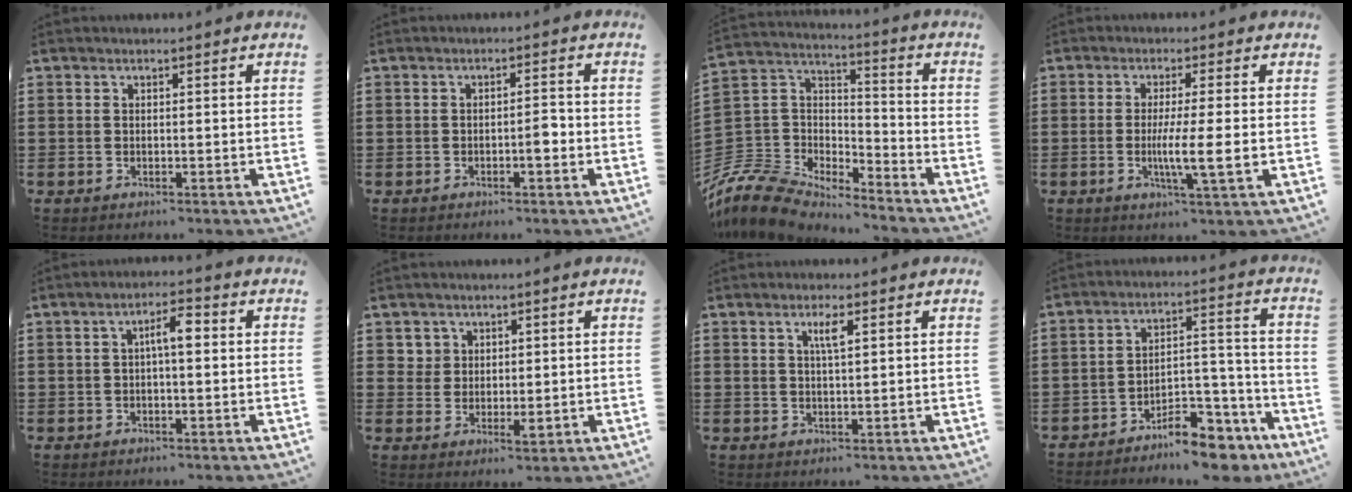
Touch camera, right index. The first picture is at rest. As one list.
[{"total": 2.5, "force": [-0.8, 0.7, 2.2], "torque": [-0.040, 0.004, -0.015]}, {"total": 8.8, "force": [-8.0, 3.1, 2.0], "torque": [-0.080, -0.001, -0.168]}, {"total": 6.1, "force": [-0.9, 0.0, 6.0], "torque": [-0.105, -0.013, -0.018]}, {"total": 3.9, "force": [0.1, 1.0, 3.7], "torque": [-0.069, 0.009, -0.002]}, {"total": 3.0, "force": [1.5, 2.5, 0.7], "torque": [-0.025, 0.010, 0.030]}, {"total": 2.7, "force": [1.2, 0.4, 2.4], "torque": [-0.042, 0.000, 0.017]}, {"total": 9.2, "force": [-8.2, 2.5, 3.2], "torque": [-0.035, 0.044, -0.152]}]